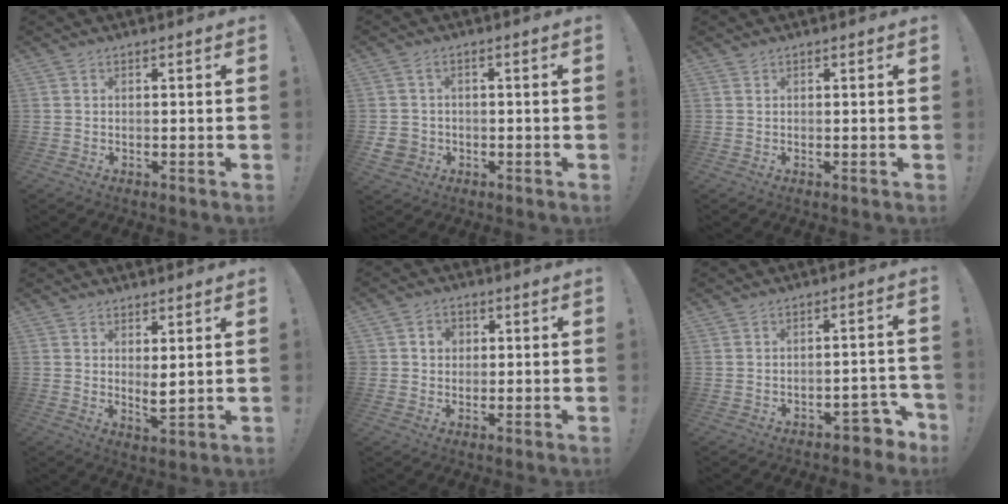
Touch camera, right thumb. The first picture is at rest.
{"total": 4.4, "force": [-0.5, 4.0, 1.6], "torque": [-0.049, 0.006, -0.005]}
{"total": 0.5, "force": [0.4, 0.3, -0.2], "torque": [-0.003, 0.002, 0.009]}
{"total": 3.9, "force": [2.4, 1.1, 3.0], "torque": [-0.040, -0.022, 0.043]}
{"total": 4.3, "force": [0.9, 4.0, 1.1], "torque": [-0.020, 0.004, 0.016]}
{"total": 6.3, "force": [-4.0, 3.2, 3.7], "torque": [-0.042, 0.029, -0.065]}